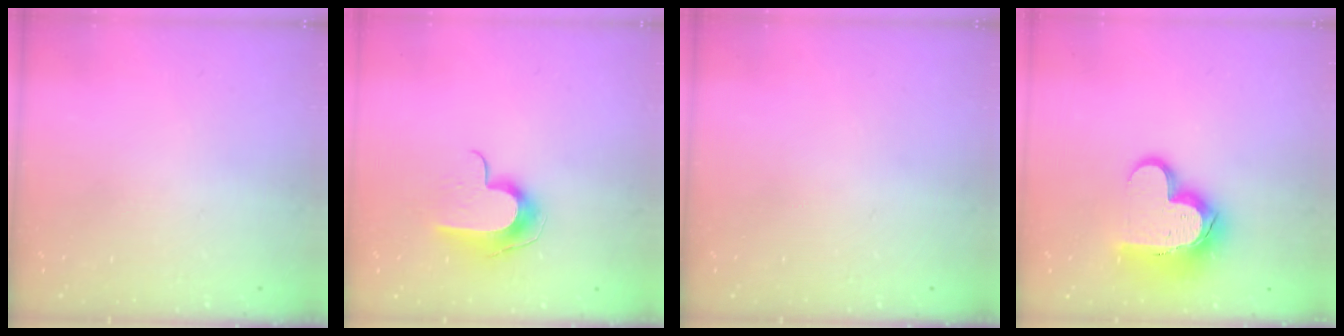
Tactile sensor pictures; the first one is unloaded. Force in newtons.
{"total": 9.9, "press": 9.9, "slide": 0.1}
{"total": 0.0}
{"total": 15.5, "press": 15.5, "slide": 1.3}